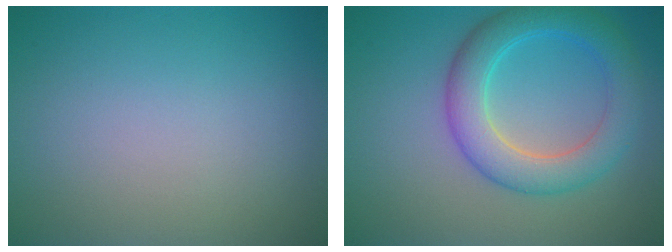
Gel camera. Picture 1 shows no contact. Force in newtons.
{"total": 5.6, "press": 5.6, "slide": 0.1}